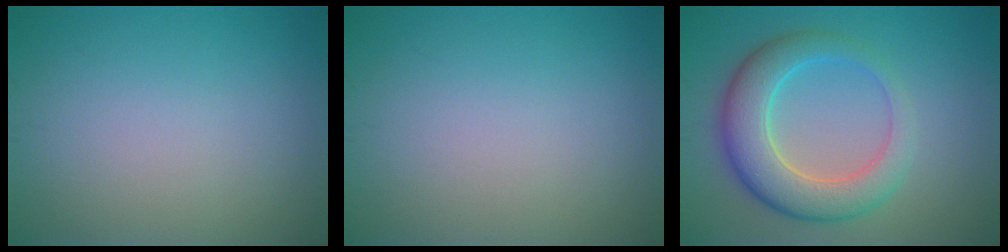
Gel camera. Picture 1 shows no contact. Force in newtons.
{"total": 0.0}
{"total": 6.7, "press": 6.7, "slide": 0.4}